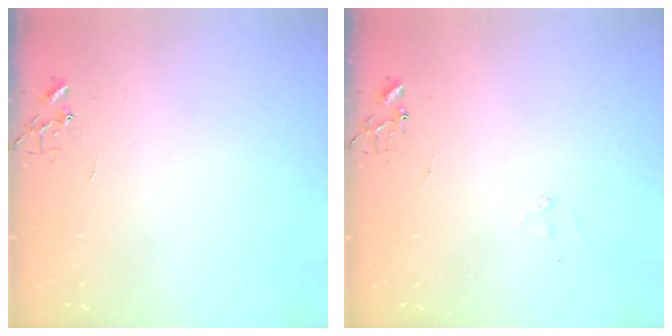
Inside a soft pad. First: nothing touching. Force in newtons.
{"total": 7.1, "press": 7.1, "slide": 0.7}